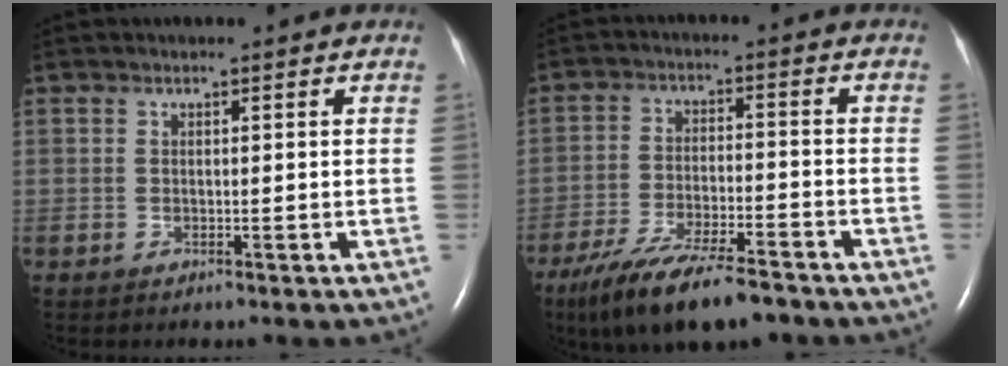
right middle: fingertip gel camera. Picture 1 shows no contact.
{"total": 14.3, "force": [-11.2, 2.8, 8.4], "torque": [-0.156, -0.027, -0.187]}